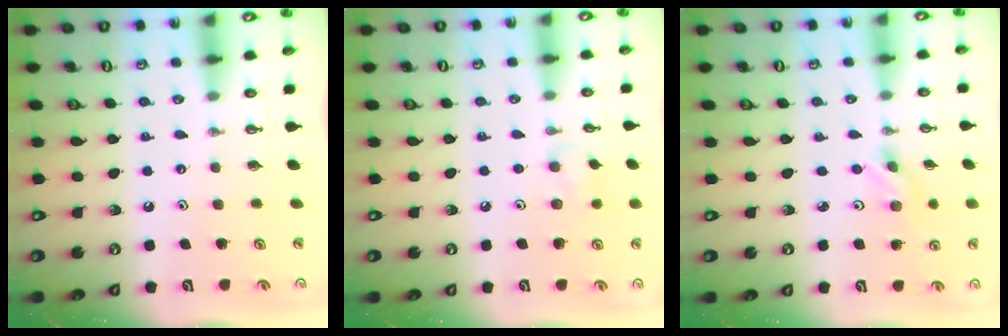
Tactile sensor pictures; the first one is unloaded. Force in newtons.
{"total": 5.6, "press": 5.5, "slide": 1.0}
{"total": 2.2, "press": 2.1, "slide": 0.6}